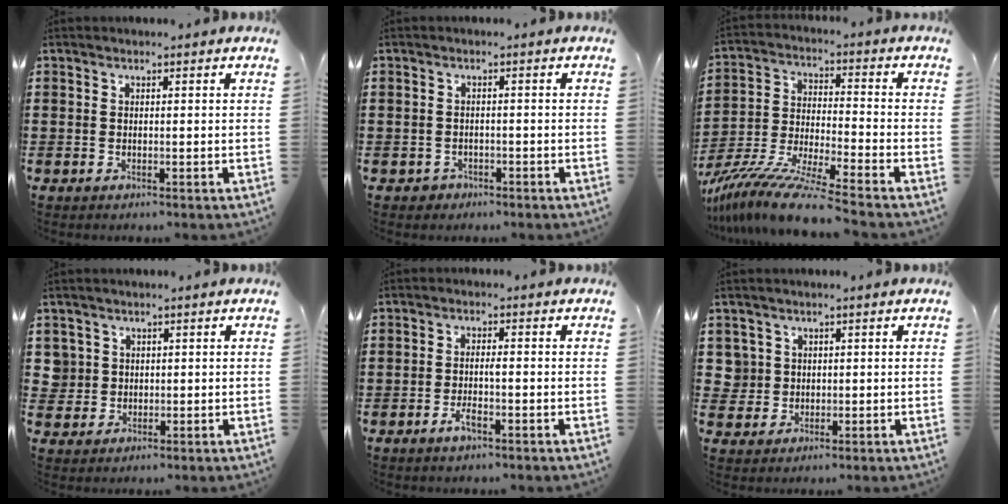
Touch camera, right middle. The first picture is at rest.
{"total": 1.1, "force": [-0.8, 0.7, 0.0], "torque": [-0.004, 0.002, -0.020]}
{"total": 10.3, "force": [-9.1, -0.4, 4.7], "torque": [-0.092, -0.003, -0.183]}
{"total": 2.9, "force": [0.5, 2.8, 0.2], "torque": [-0.019, 0.010, 0.008]}
{"total": 2.5, "force": [-1.2, 0.6, 2.1], "torque": [-0.044, 0.000, -0.024]}
{"total": 3.2, "force": [0.5, 3.1, 0.3], "torque": [-0.023, 0.011, 0.007]}